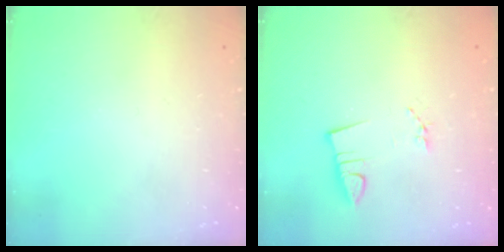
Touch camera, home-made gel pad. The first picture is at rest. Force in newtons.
{"total": 2.9, "press": 1.4, "slide": 2.5}